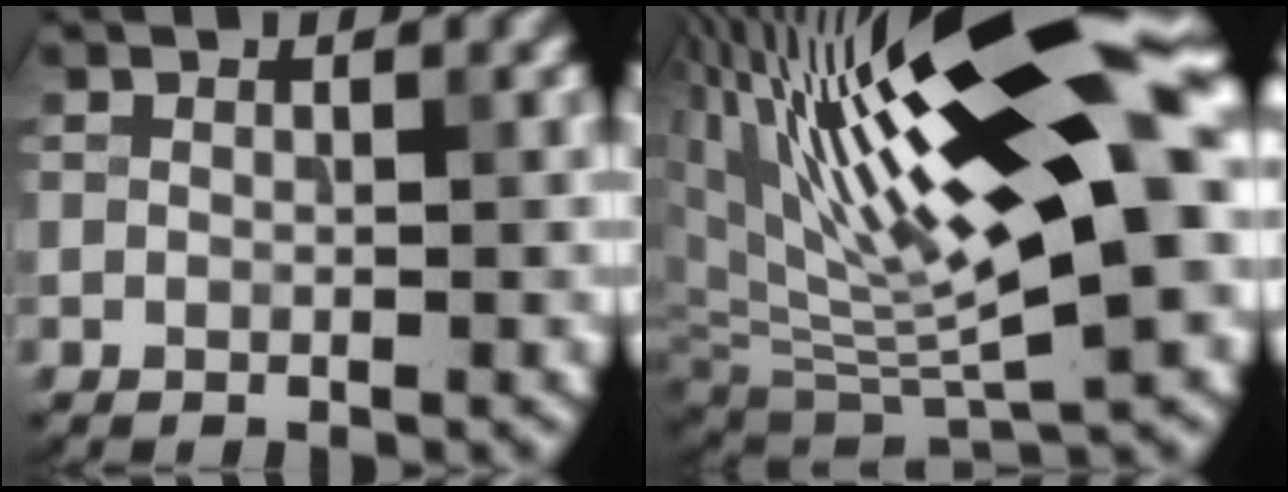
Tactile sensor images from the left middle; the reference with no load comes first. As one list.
[{"total": 18.2, "force": [6.3, 6.0, 16.0], "torque": [-0.276, 0.011, 0.107]}]